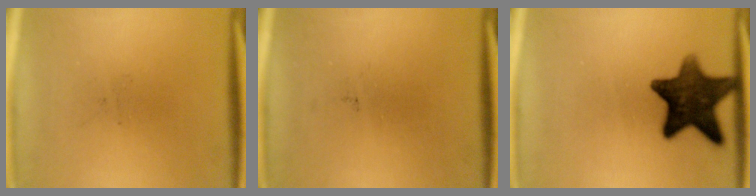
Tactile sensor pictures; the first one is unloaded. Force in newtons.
{"total": 0.0}
{"total": 12.7}